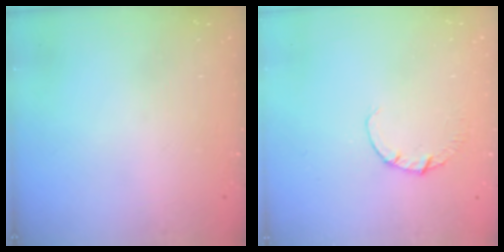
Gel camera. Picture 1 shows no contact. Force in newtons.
{"total": 1.9, "press": 1.9, "slide": 0.3}